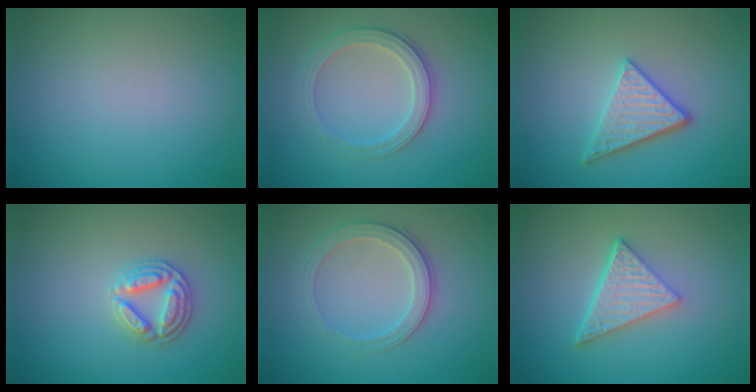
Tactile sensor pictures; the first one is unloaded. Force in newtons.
{"total": 2.9, "press": 2.8, "slide": 0.7}
{"total": 3.3, "press": 3.0, "slide": 1.5}
{"total": 2.8, "press": 2.8, "slide": 0.3}
{"total": 2.8, "press": 2.6, "slide": 0.8}
{"total": 4.7, "press": 3.4, "slide": 3.3}